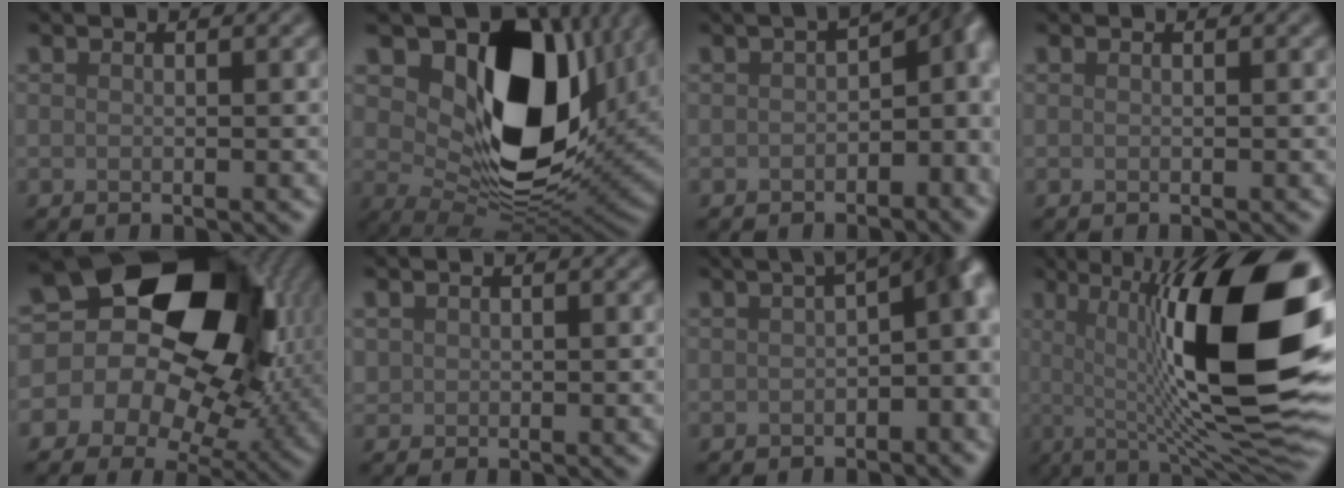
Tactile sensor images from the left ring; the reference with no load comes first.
{"total": 15.3, "force": [4.7, 9.2, 11.3], "torque": [-0.172, -0.009, 0.091]}
{"total": 7.2, "force": [-0.8, 4.5, 5.6], "torque": [-0.040, 0.007, -0.015]}
{"total": 0.0}
{"total": 19.7, "force": [4.0, 14.2, 13.0], "torque": [-0.205, 0.042, 0.060]}
{"total": 0.8, "force": [0.2, 0.8, 0.0], "torque": [0.006, 0.004, 0.009]}
{"total": 7.4, "force": [-0.1, 3.6, 6.5], "torque": [-0.057, 0.018, -0.009]}
{"total": 17.3, "force": [1.7, 4.0, 16.8], "torque": [-0.242, 0.016, 0.028]}